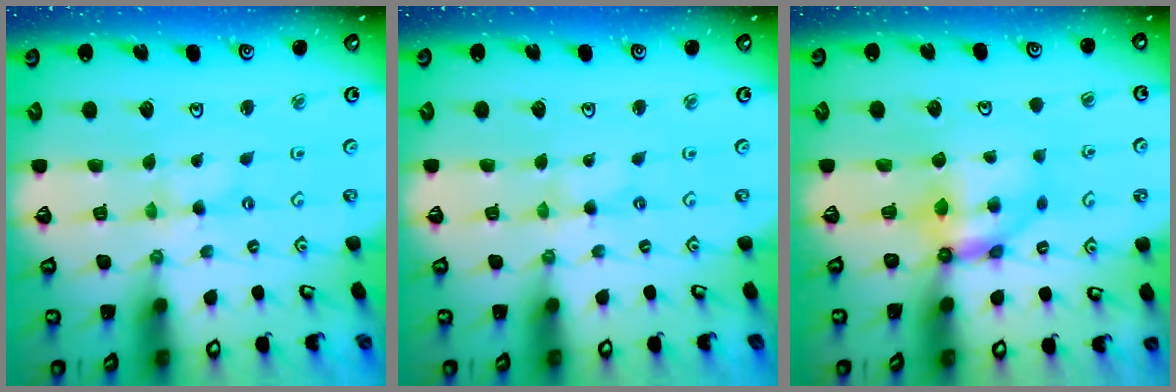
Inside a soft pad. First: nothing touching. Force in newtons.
{"total": 0.0}
{"total": 6.3, "press": 6.3, "slide": 0.4}